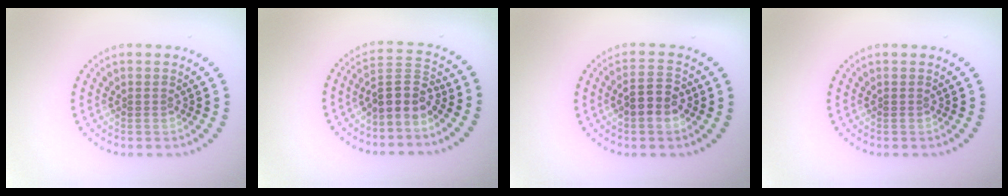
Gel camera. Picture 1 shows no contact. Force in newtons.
{"total": 3.4, "press": 2.8, "slide": 1.8}
{"total": 3.0, "press": 2.9, "slide": 0.7}
{"total": 0.0}